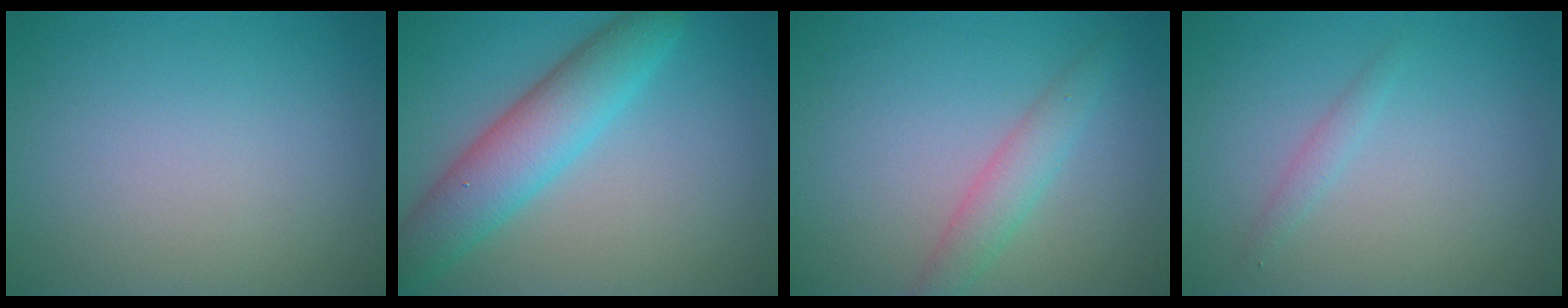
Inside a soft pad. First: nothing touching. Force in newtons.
{"total": 6.2, "press": 6.2, "slide": 0.1}
{"total": 2.5, "press": 2.5, "slide": 0.1}
{"total": 0.9, "press": 0.9, "slide": 0.1}